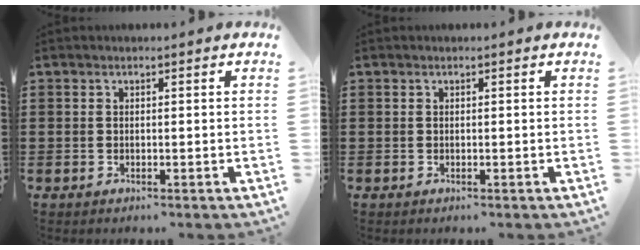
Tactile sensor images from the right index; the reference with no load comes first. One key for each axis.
{"total": 0.0}